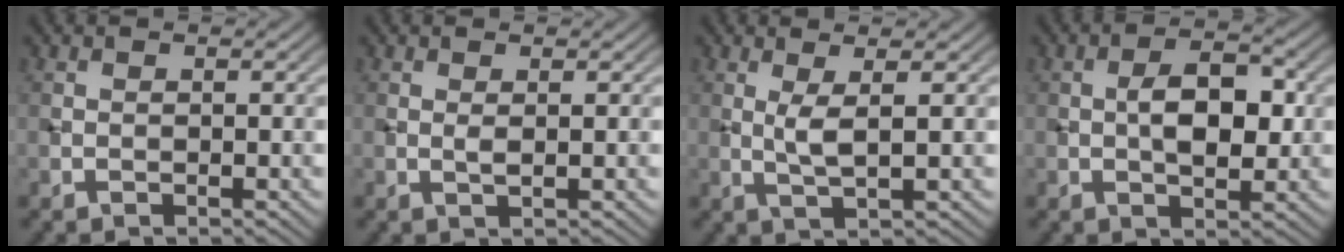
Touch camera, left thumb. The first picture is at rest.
{"total": 0.9, "force": [0.3, 0.2, 0.8], "torque": [-0.020, -0.001, 0.005]}
{"total": 2.9, "force": [0.8, 0.4, 2.7], "torque": [-0.061, -0.001, 0.019]}
{"total": 5.5, "force": [0.2, 2.8, 4.8], "torque": [-0.079, 0.004, 0.002]}